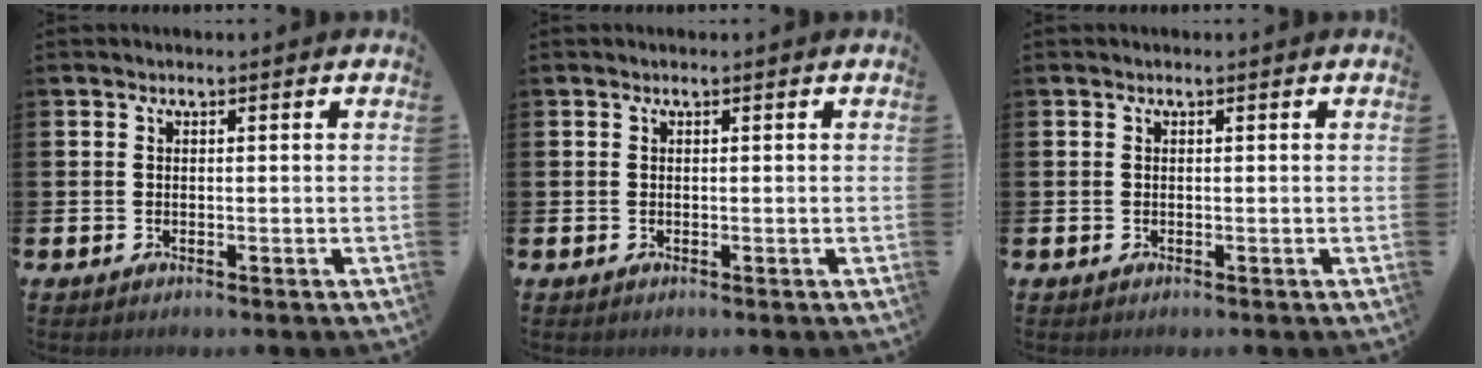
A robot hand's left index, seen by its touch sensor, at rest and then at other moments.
{"total": 0.0}
{"total": 0.0}